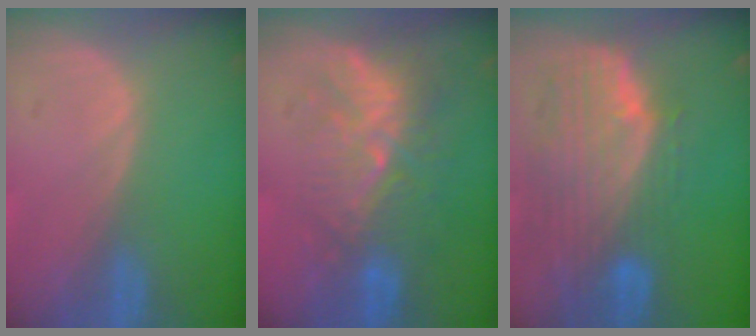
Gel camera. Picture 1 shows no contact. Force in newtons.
{"total": 9.1, "press": 8.4, "slide": 3.4}
{"total": 10.0, "press": 8.9, "slide": 4.6}